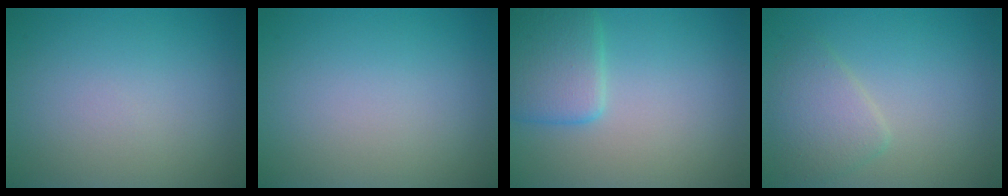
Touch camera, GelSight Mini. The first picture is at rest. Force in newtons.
{"total": 0.0}
{"total": 3.9, "press": 3.9, "slide": 0.2}
{"total": 2.9, "press": 2.9, "slide": 0.1}